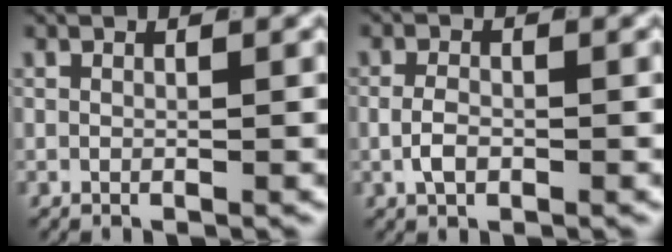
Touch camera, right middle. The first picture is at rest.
{"total": 1.7, "force": [-0.5, 0.9, 1.3], "torque": [-0.026, -0.003, -0.007]}